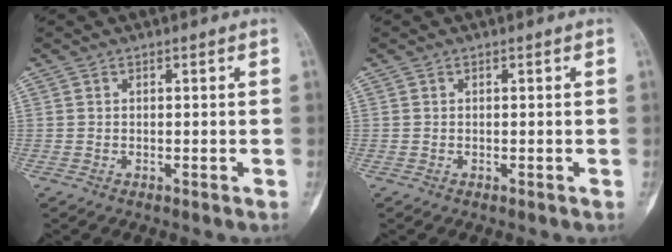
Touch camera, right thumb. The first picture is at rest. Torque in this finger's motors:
{"motor_torque": [0.69, 0.40, -0.04, -0.04, 0.03]}